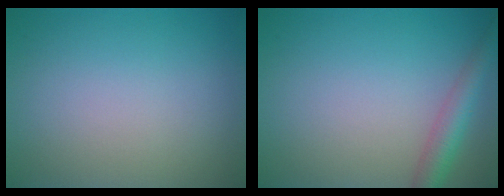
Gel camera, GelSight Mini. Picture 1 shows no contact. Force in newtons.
{"total": 3.2, "press": 3.2, "slide": 0.1}